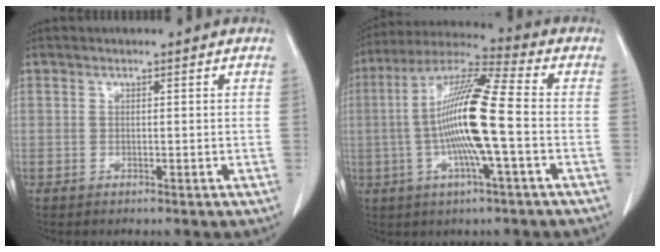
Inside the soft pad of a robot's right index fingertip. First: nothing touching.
{"total": 14.9, "force": [-1.7, 0.3, 14.8], "torque": [-0.285, 0.003, -0.042]}